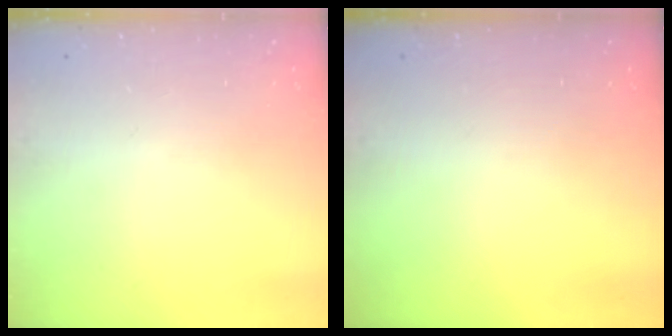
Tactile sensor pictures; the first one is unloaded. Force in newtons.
{"total": 0.0}